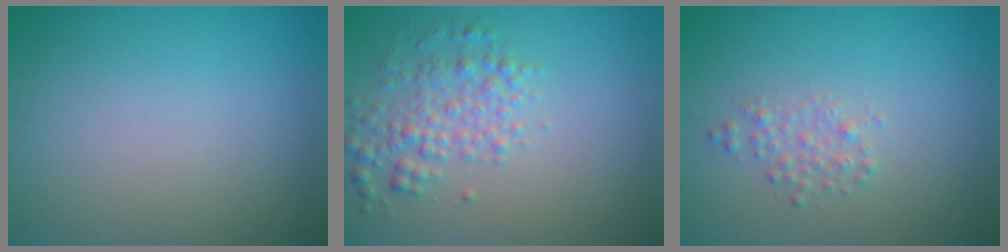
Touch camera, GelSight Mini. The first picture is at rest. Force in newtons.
{"total": 3.0, "press": 3.0, "slide": 0.0}
{"total": 1.4, "press": 1.4, "slide": 0.0}